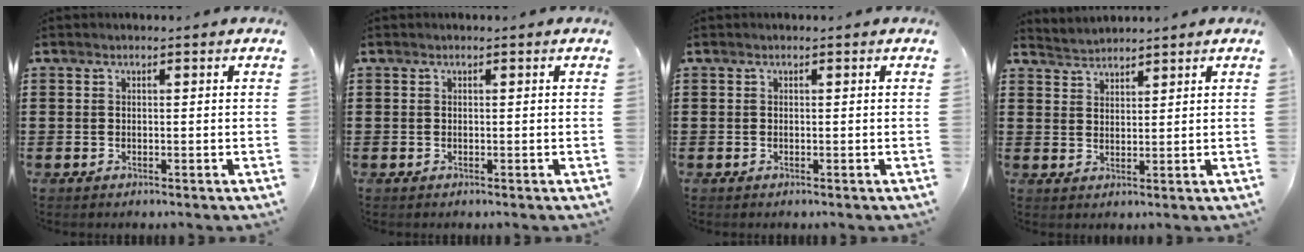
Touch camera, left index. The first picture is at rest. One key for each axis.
{"total": 0.0}
{"total": 0.0}
{"total": 2.5, "fx": 2.4, "fy": 0.1, "fz": -0.6, "tx": 0.003, "ty": -0.004, "tz": 0.048}